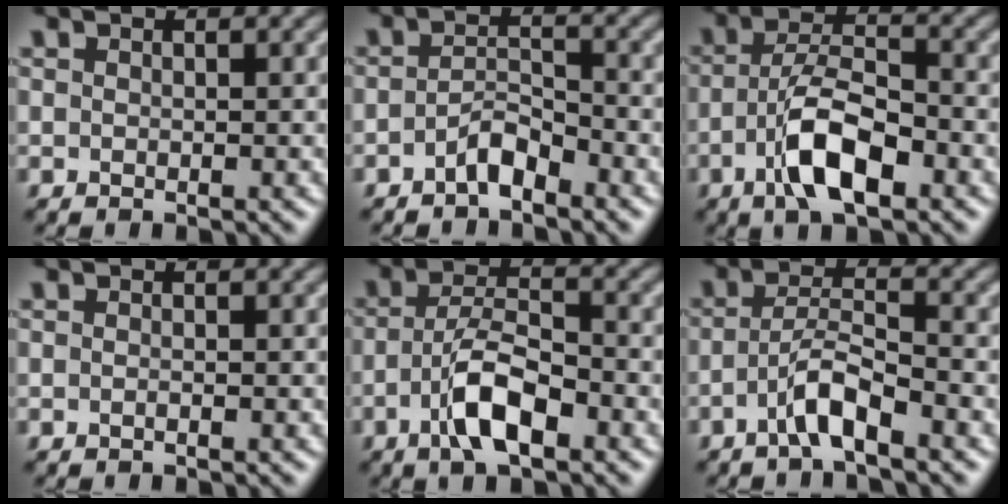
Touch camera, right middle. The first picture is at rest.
{"total": 2.2, "force": [-1.7, 0.7, 1.3], "torque": [-0.024, 0.012, -0.032]}
{"total": 6.0, "force": [-2.7, 2.1, 4.9], "torque": [-0.092, 0.010, -0.052]}
{"total": 0.0}
{"total": 5.0, "force": [-2.4, 1.7, 4.1], "torque": [-0.079, 0.009, -0.046]}
{"total": 3.3, "force": [-2.1, 0.4, 2.5], "torque": [-0.051, 0.015, -0.043]}